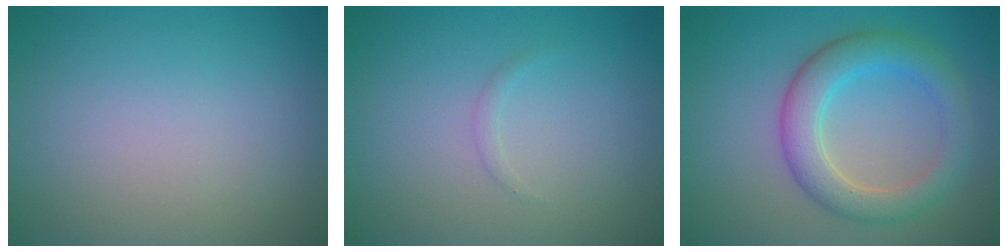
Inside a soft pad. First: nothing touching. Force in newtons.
{"total": 0.5, "press": 0.5, "slide": 0.0}
{"total": 4.9, "press": 4.9, "slide": 0.0}